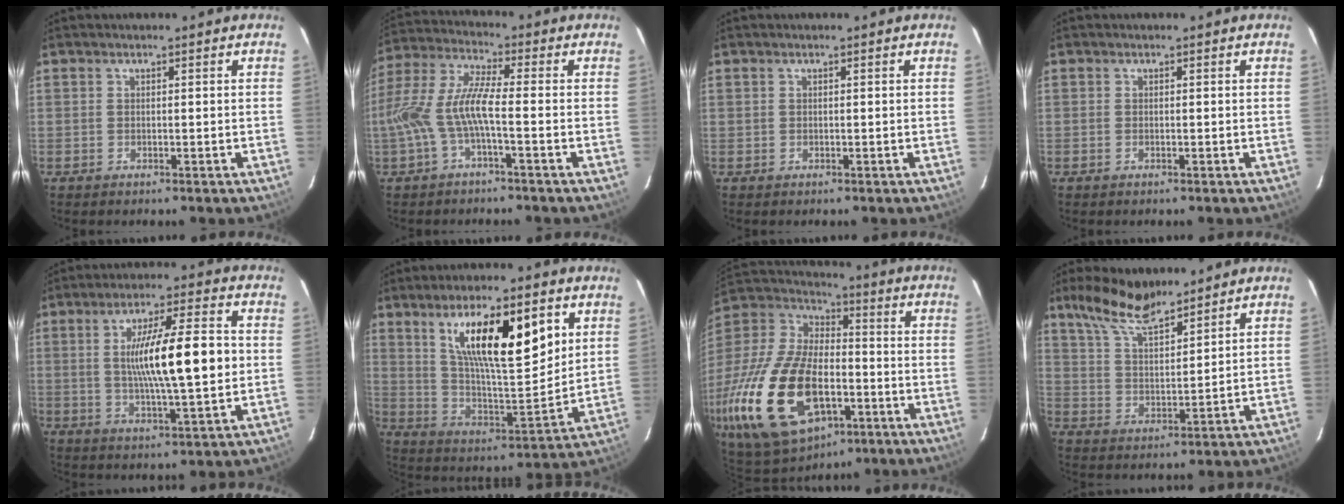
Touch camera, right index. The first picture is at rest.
{"total": 9.9, "force": [-3.0, 1.5, 9.3], "torque": [-0.207, 0.004, -0.057]}
{"total": 0.0}
{"total": 0.0}
{"total": 14.6, "force": [0.6, 2.1, 14.4], "torque": [-0.242, 0.002, 0.015]}
{"total": 19.4, "force": [8.1, 5.7, 16.7], "torque": [-0.265, 0.001, 0.144]}
{"total": 30.9, "force": [-11.3, 16.8, 23.4], "torque": [-0.517, -0.037, -0.185]}
{"total": 9.9, "force": [8.2, 2.6, 5.0], "torque": [-0.101, 0.010, 0.159]}